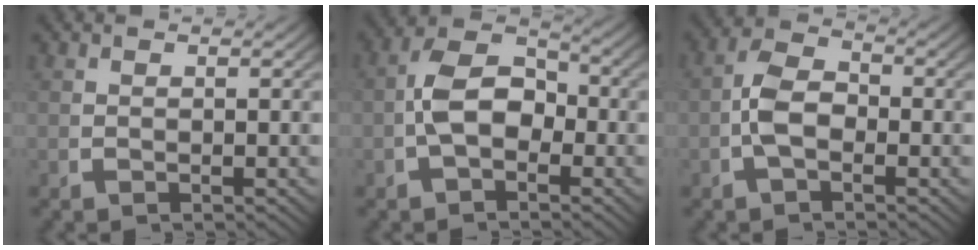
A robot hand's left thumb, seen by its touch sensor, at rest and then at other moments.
{"total": 7.3, "force": [-0.7, 5.1, 5.2], "torque": [-0.093, -0.016, -0.008]}
{"total": 4.9, "force": [-0.5, 3.2, 3.7], "torque": [-0.071, -0.009, -0.009]}